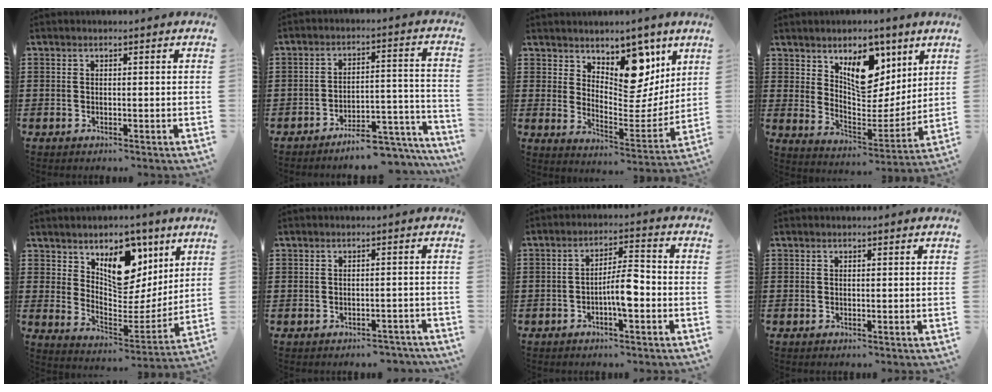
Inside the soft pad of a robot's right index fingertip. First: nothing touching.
{"total": 6.3, "force": [-5.8, 1.3, 2.1], "torque": [-0.028, 0.015, -0.110]}
{"total": 10.5, "force": [7.2, 5.7, 5.1], "torque": [-0.087, -0.056, 0.129]}
{"total": 10.6, "force": [6.5, 6.1, 5.7], "torque": [-0.094, -0.033, 0.114]}
{"total": 11.1, "force": [6.9, 6.6, 5.6], "torque": [-0.097, -0.047, 0.123]}
{"total": 2.2, "force": [-2.1, 0.6, 0.0], "torque": [-0.007, 0.001, -0.046]}
{"total": 5.9, "force": [-1.8, 1.6, 5.4], "torque": [-0.100, 0.009, -0.036]}
{"total": 0.0}